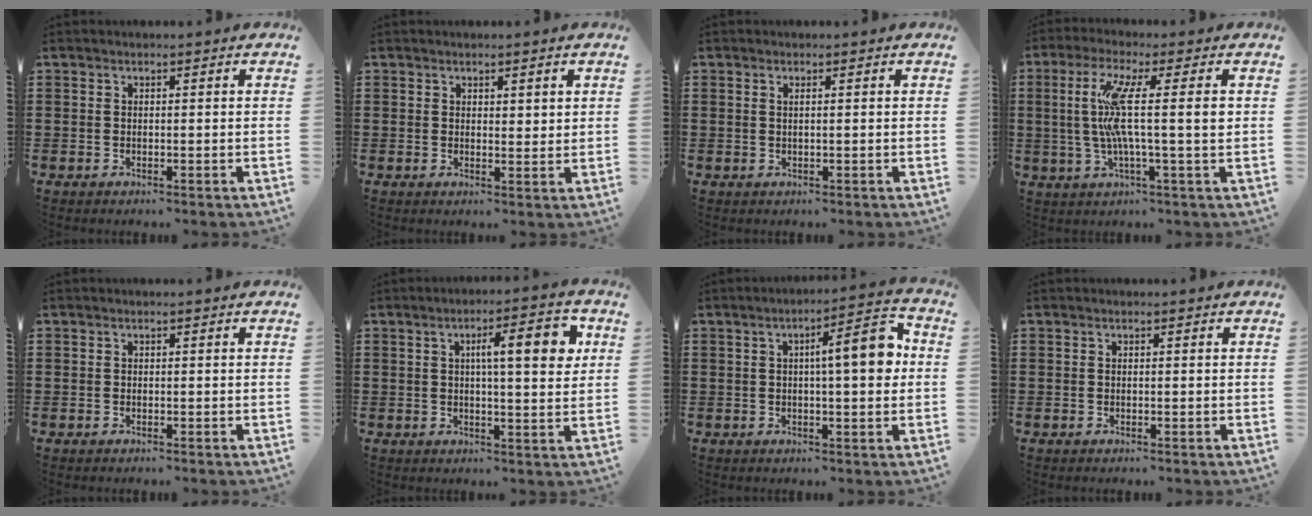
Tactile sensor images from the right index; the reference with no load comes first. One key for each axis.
{"total": 1.5, "fx": 1.2, "fy": 0.7, "fz": 0.4, "tx": -0.001, "ty": 0.001, "tz": 0.022}
{"total": 0.7, "fx": 0.3, "fy": 0.1, "fz": 0.7, "tx": -0.013, "ty": 0.000, "tz": 0.005}
{"total": 10.5, "fx": 1.1, "fy": 0.9, "fz": 10.4, "tx": -0.220, "ty": -0.011, "tz": 0.005}
{"total": 0.0}
{"total": 8.5, "fx": 2.4, "fy": 2.0, "fz": 7.9, "tx": -0.123, "ty": -0.003, "tz": 0.030}
{"total": 8.5, "fx": 1.3, "fy": 1.6, "fz": 8.2, "tx": -0.122, "ty": -0.007, "tz": 0.010}
{"total": 0.0}